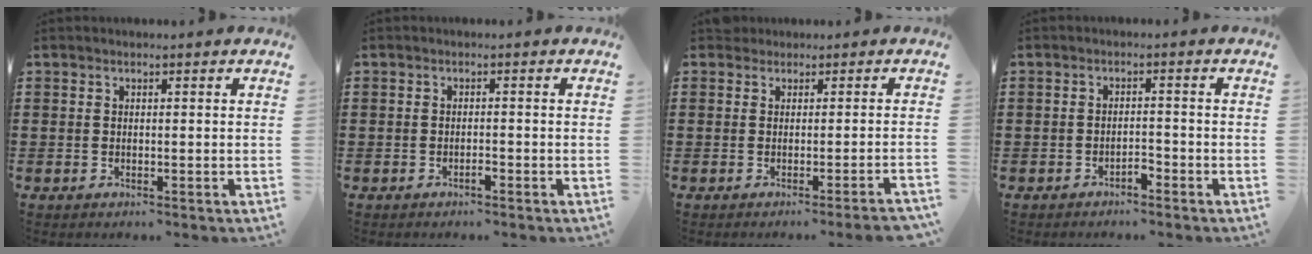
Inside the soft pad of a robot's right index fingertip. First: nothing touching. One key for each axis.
{"total": 0.9, "fx": -0.7, "fy": 0.1, "fz": 0.6, "tx": -0.014, "ty": -0.003, "tz": -0.013}
{"total": 0.8, "fx": -0.4, "fy": 0.0, "fz": 0.7, "tx": -0.017, "ty": 0.001, "tz": -0.007}
{"total": 1.7, "fx": -1.6, "fy": 0.3, "fz": 0.6, "tx": -0.018, "ty": 0.000, "tz": -0.031}